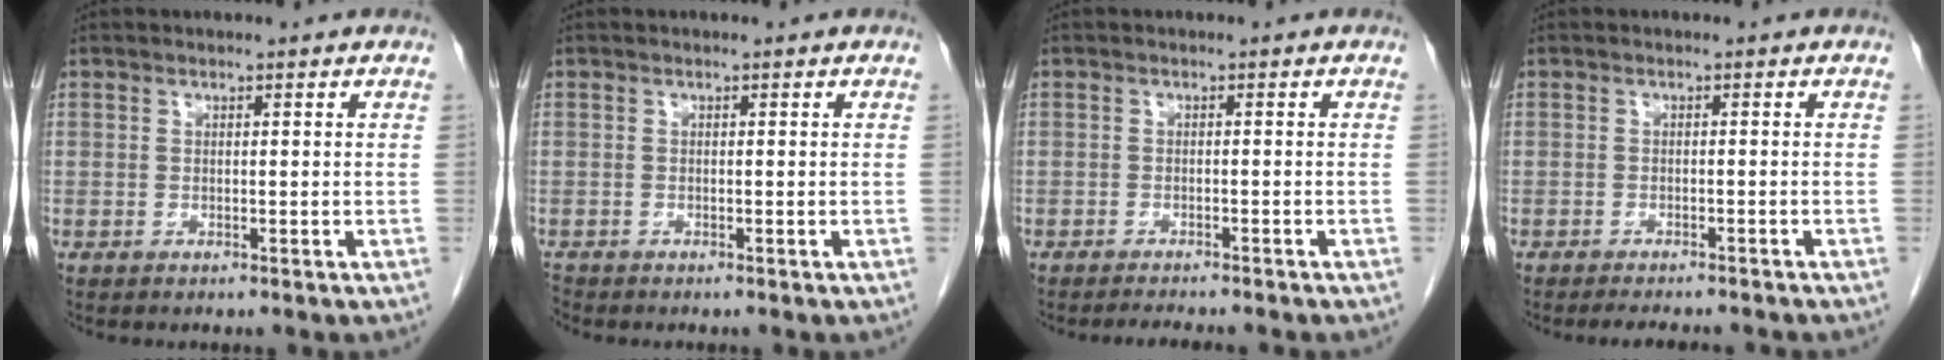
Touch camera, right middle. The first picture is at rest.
{"total": 0.8, "force": [-0.8, 0.2, 0.0], "torque": [-0.004, -0.002, -0.016]}
{"total": 3.8, "force": [-3.5, 0.2, 1.5], "torque": [-0.018, -0.006, -0.045]}
{"total": 5.8, "force": [-5.3, 0.4, 2.4], "torque": [-0.021, -0.011, -0.070]}